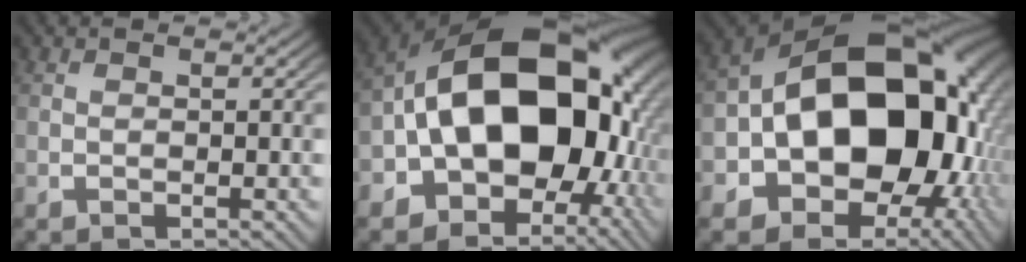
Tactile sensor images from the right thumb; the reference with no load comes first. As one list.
[{"total": 22.5, "force": [-1.1, 15.4, 16.4], "torque": [-0.299, -0.061, 0.003]}, {"total": 24.9, "force": [-1.4, 17.3, 17.9], "torque": [-0.318, -0.072, 0.002]}]